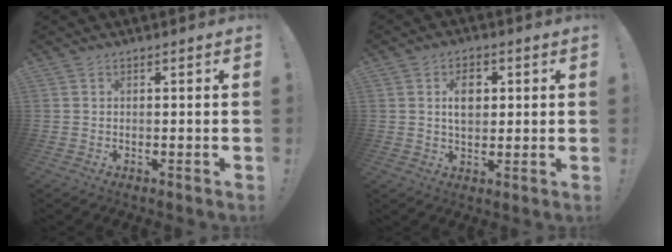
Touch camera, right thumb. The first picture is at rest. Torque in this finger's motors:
{"motor_torque": [-0.13, 0.36, 0.58, 0.01, 0.01]}